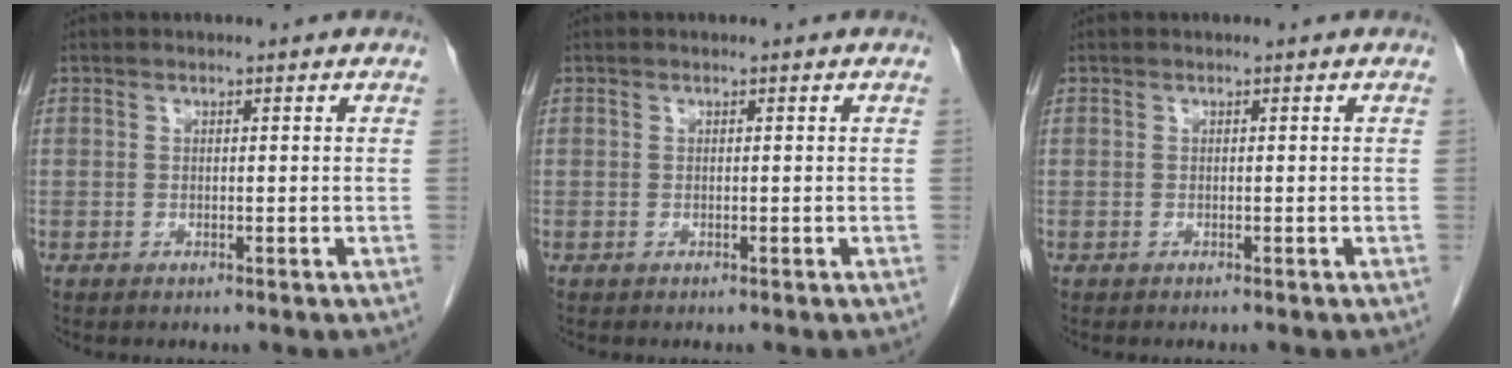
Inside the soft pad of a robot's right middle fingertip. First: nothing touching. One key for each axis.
{"total": 0.0}
{"total": 0.0}